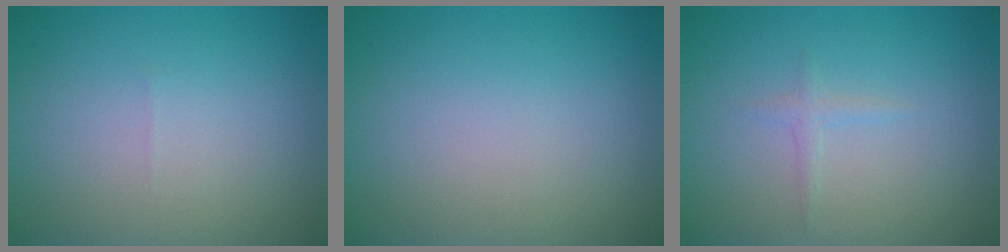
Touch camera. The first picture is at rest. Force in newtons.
{"total": 0.0}
{"total": 0.8, "press": 0.8, "slide": 0.1}